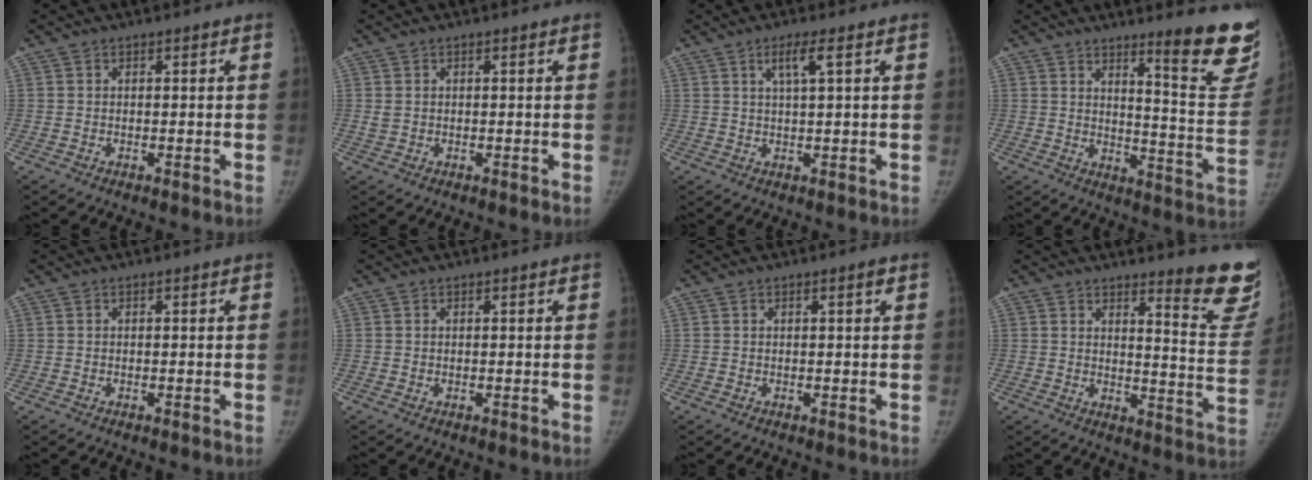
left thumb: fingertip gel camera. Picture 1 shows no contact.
{"total": 1.1, "force": [0.2, 0.8, 0.6], "torque": [-0.012, 0.001, 0.008]}
{"total": 3.7, "force": [1.6, 0.2, 3.3], "torque": [-0.067, -0.001, 0.033]}
{"total": 16.3, "force": [12.0, 2.3, 10.8], "torque": [-0.099, -0.106, 0.157]}
{"total": 0.0}
{"total": 0.0}
{"total": 0.7, "force": [0.3, 0.0, 0.6], "torque": [-0.009, 0.001, 0.004]}
{"total": 13.1, "force": [11.2, 1.8, 6.5], "torque": [-0.048, -0.120, 0.125]}